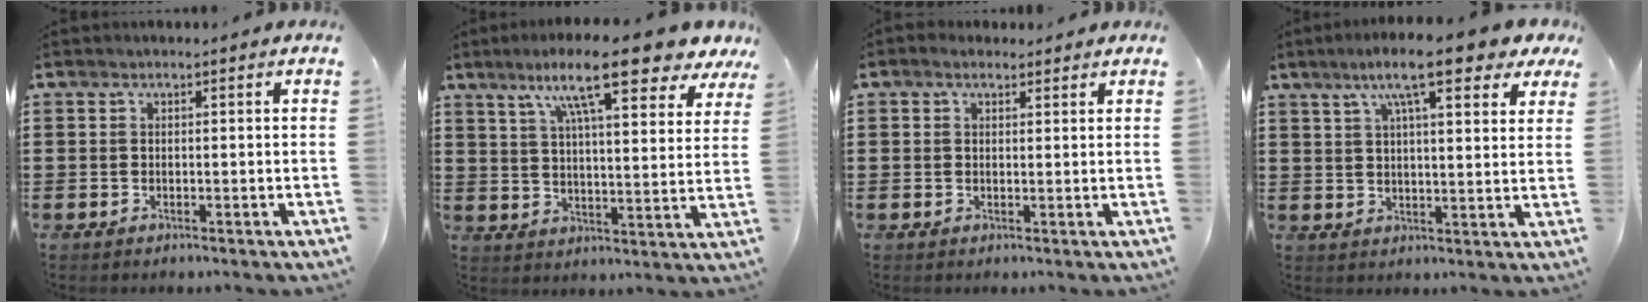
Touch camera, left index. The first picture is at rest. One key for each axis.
{"total": 13.6, "fx": 9.3, "fy": 1.7, "fz": 9.7, "tx": -0.178, "ty": -0.030, "tz": 0.151}
{"total": 1.2, "fx": 0.9, "fy": 0.6, "fz": 0.5, "tx": -0.011, "ty": 0.005, "tz": 0.017}
{"total": 10.3, "fx": 6.9, "fy": 1.5, "fz": 7.4, "tx": -0.136, "ty": -0.011, "tz": 0.115}